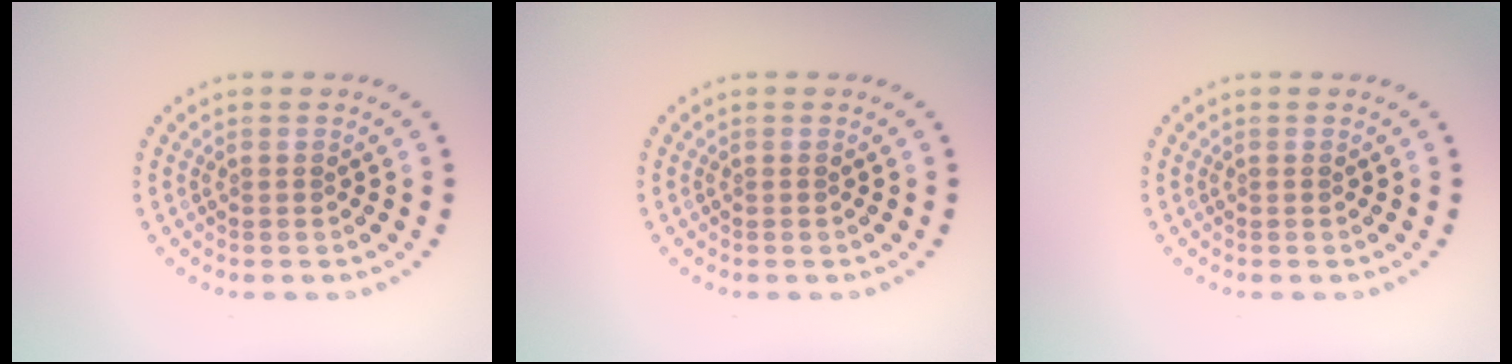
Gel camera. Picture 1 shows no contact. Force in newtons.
{"total": 0.0}
{"total": 0.0}